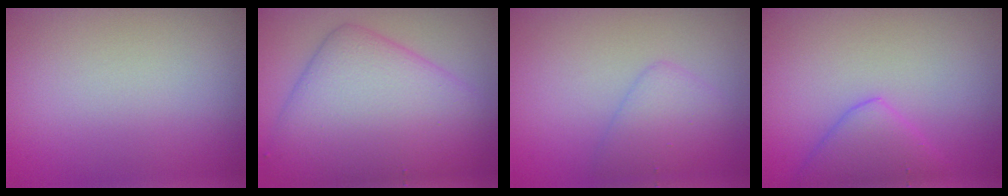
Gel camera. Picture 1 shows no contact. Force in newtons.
{"total": 10.4, "press": 10.4, "slide": 0.0}
{"total": 2.6, "press": 2.6, "slide": 0.1}
{"total": 3.5, "press": 3.5, "slide": 0.3}